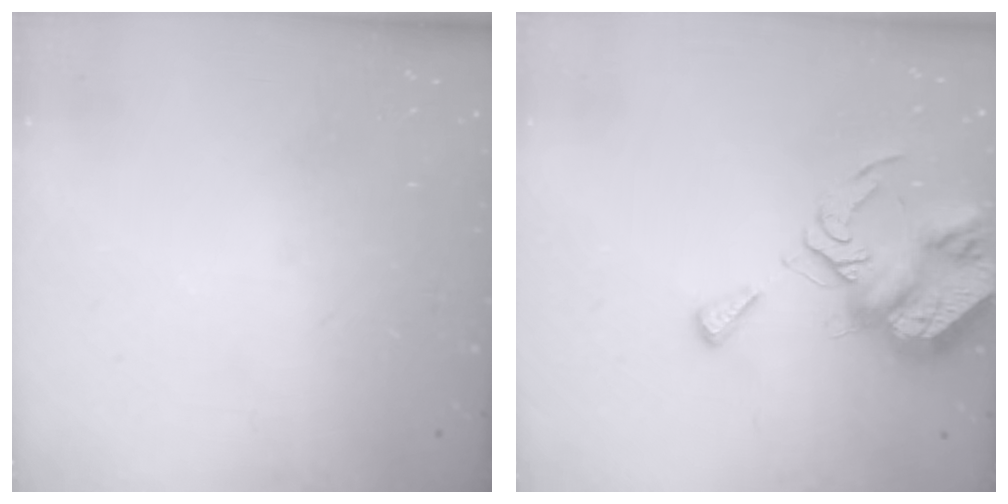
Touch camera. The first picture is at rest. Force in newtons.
{"total": 9.7, "press": 9.6, "slide": 1.1}